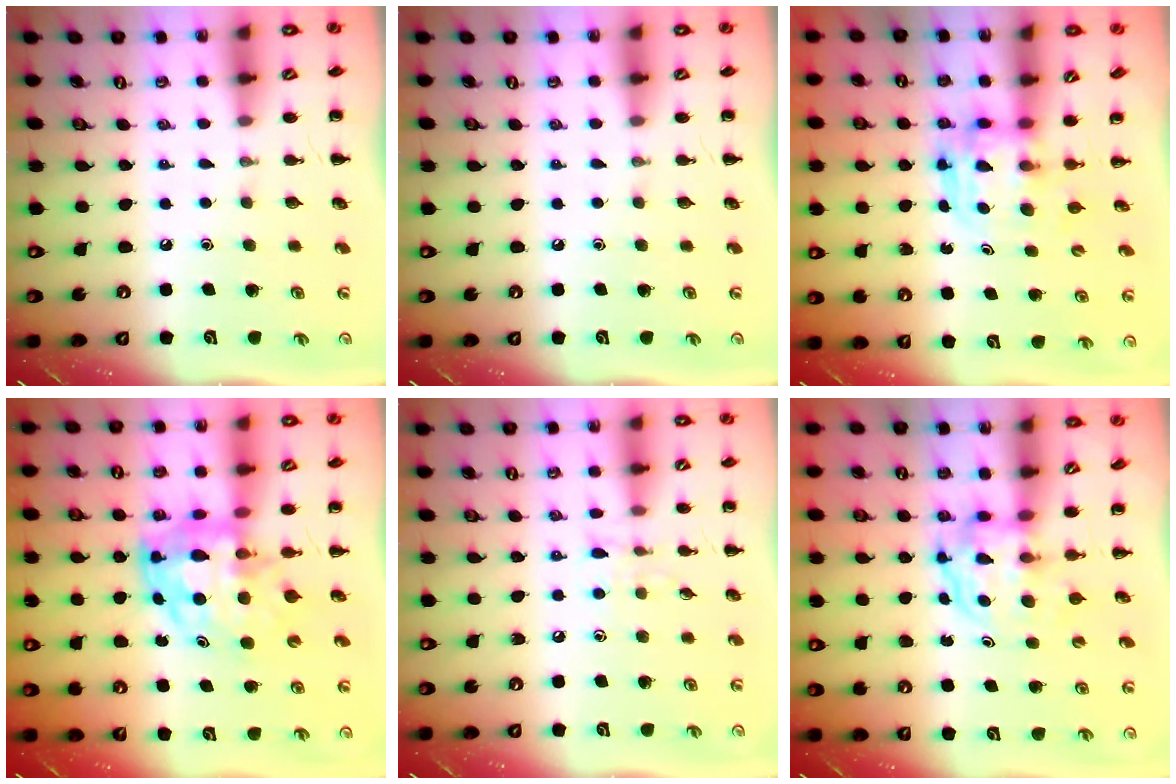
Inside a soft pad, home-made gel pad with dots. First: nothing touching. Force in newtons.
{"total": 0.0}
{"total": 3.8, "press": 3.8, "slide": 0.2}
{"total": 8.0, "press": 7.8, "slide": 2.0}
{"total": 6.1, "press": 5.7, "slide": 2.1}
{"total": 3.7, "press": 3.7, "slide": 0.2}